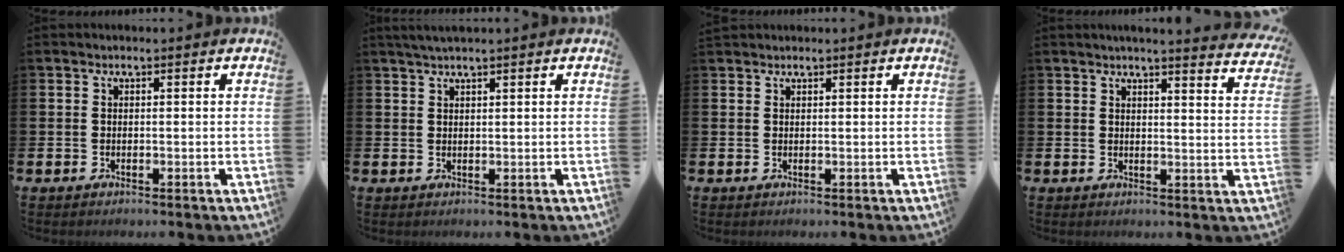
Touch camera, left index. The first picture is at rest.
{"total": 1.8, "force": [1.5, 0.0, 0.9], "torque": [-0.018, 0.003, 0.028]}
{"total": 1.0, "force": [0.9, 0.3, 0.0], "torque": [0.013, -0.003, 0.015]}
{"total": 3.8, "force": [3.7, -0.5, 0.5], "torque": [-0.006, -0.029, 0.062]}